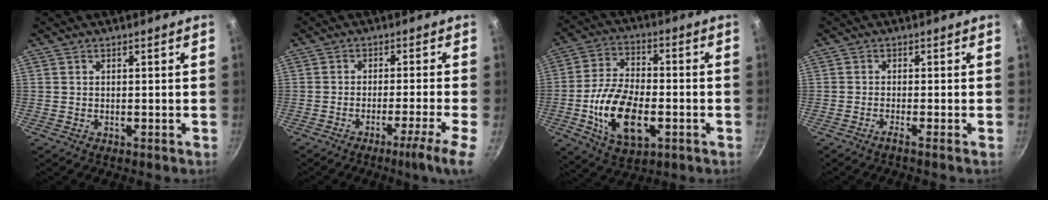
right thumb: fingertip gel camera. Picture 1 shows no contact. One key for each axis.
{"total": 6.5, "fx": -3.4, "fy": -0.5, "fz": 5.5, "tx": -0.087, "ty": 0.014, "tz": -0.053}
{"total": 15.8, "fx": -4.1, "fy": 8.5, "fz": 12.7, "tx": -0.227, "ty": 0.019, "tz": -0.072}
{"total": 1.5, "fx": -0.9, "fy": -0.5, "fz": 1.0, "tx": -0.031, "ty": 0.004, "tz": -0.023}